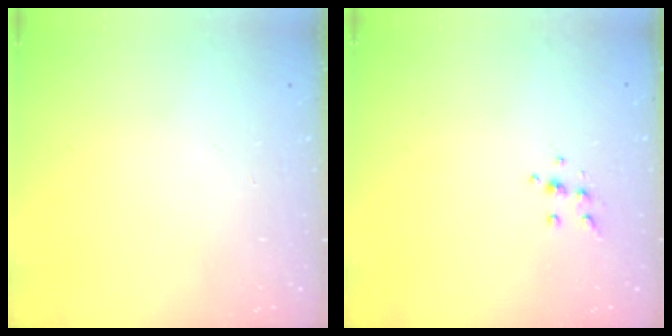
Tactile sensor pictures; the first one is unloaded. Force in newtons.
{"total": 4.3, "press": 4.2, "slide": 1.1}